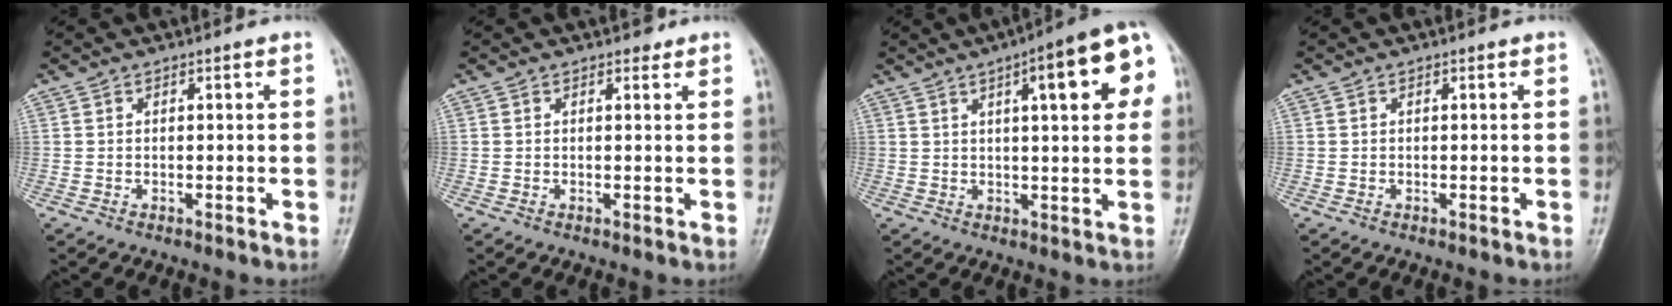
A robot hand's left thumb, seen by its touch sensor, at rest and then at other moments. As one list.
[{"total": 1.0, "force": [0.7, 0.7, 0.2], "torque": [0.007, -0.001, 0.004]}, {"total": 14.5, "force": [5.0, 3.9, 13.0], "torque": [-0.143, 0.011, 0.056]}, {"total": 0.0}]